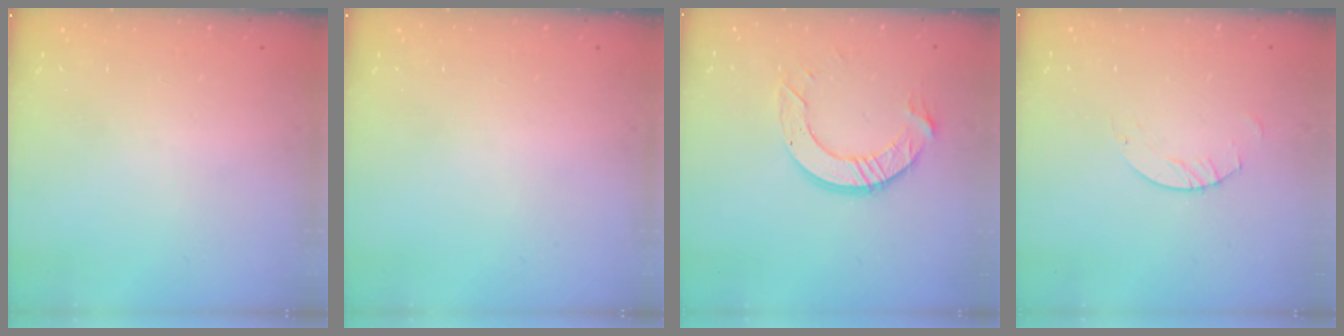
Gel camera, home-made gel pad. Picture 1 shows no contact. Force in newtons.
{"total": 0.0}
{"total": 9.7, "press": 9.7, "slide": 0.8}
{"total": 2.5, "press": 2.5, "slide": 0.1}